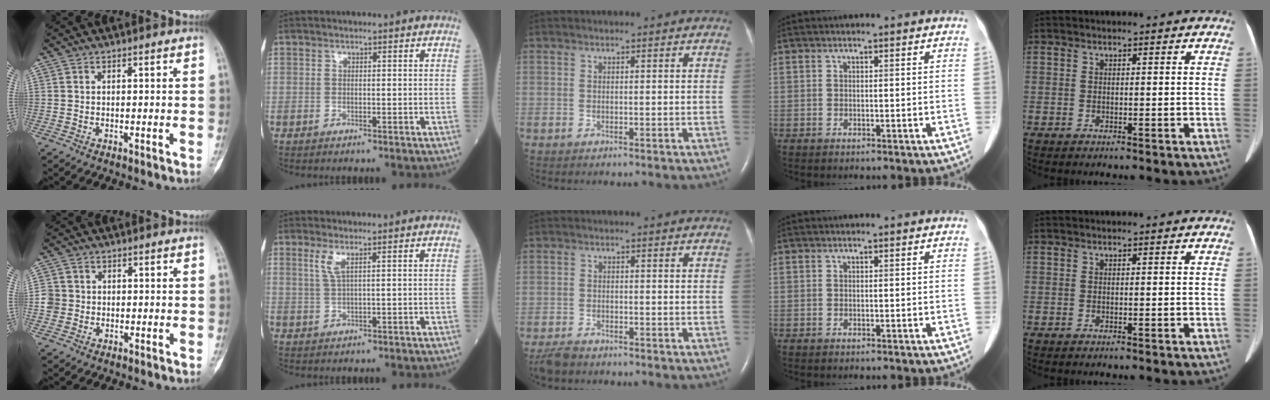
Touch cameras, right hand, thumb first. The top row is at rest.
{"thumb": {"total": 3.0, "force": [-0.4, 2.9, 0.3], "torque": [0.019, 0.009, -0.015]}, "index": {"total": 2.1, "force": [0.9, 0.0, 1.9], "torque": [-0.052, 0.003, 0.021]}, "middle": {"total": 3.3, "force": [-2.9, 1.2, 1.0], "torque": [-0.026, -0.007, -0.051]}}